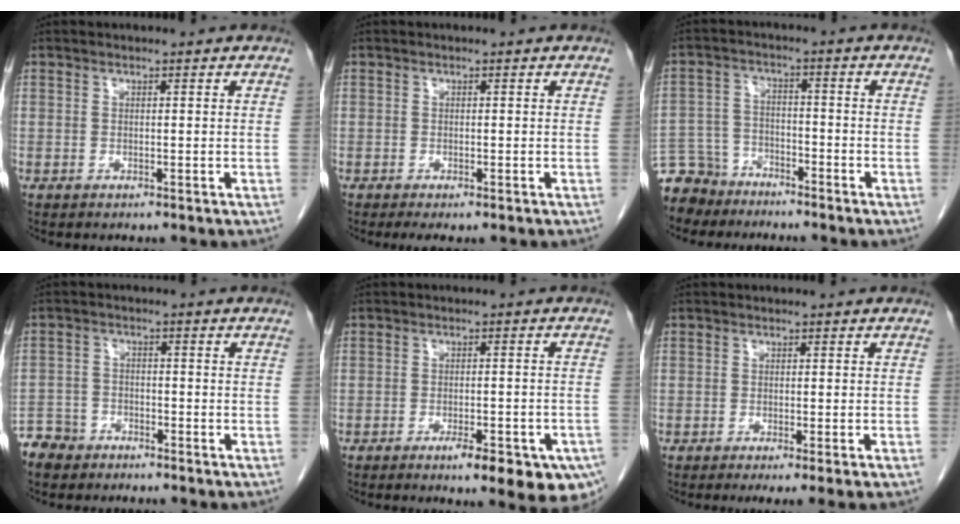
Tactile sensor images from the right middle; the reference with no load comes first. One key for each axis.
{"total": 2.1, "fx": -1.4, "fy": 0.7, "fz": 1.3, "tx": -0.017, "ty": -0.004, "tz": -0.018}
{"total": 8.4, "fx": -7.4, "fy": 4.1, "fz": 0.3, "tx": -0.011, "ty": 0.005, "tz": -0.137}
{"total": 5.4, "fx": -4.5, "fy": 3.0, "fz": 0.1, "tx": -0.001, "ty": 0.000, "tz": -0.087}
{"total": 11.3, "fx": -7.0, "fy": 2.8, "fz": 8.4, "tx": -0.058, "ty": 0.006, "tz": -0.089}
{"total": 4.0, "fx": -2.6, "fy": -0.2, "fz": 3.1, "tx": -0.034, "ty": -0.015, "tz": -0.035}